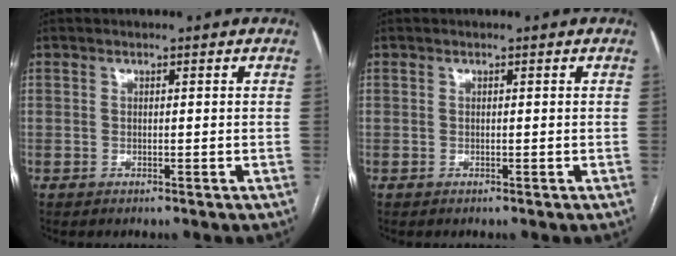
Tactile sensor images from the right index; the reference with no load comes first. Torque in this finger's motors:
{"motor_torque": [0.00, 0.00, 0.01, 0.01]}